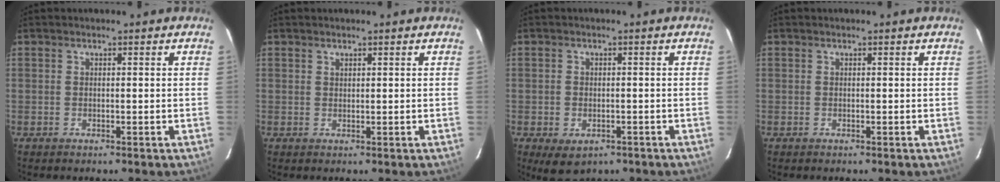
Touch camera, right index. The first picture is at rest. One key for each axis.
{"total": 0.6, "fx": 0.5, "fy": 0.3, "fz": 0.1, "tx": -0.001, "ty": 0.001, "tz": 0.011}
{"total": 4.9, "fx": -2.3, "fy": 3.4, "fz": 2.7, "tx": -0.055, "ty": -0.013, "tz": -0.025}
{"total": 0.0}